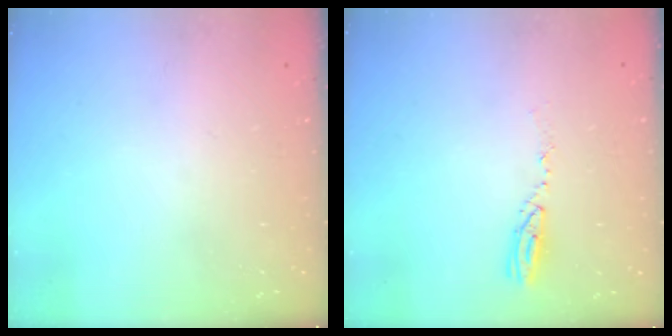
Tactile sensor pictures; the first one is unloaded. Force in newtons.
{"total": 4.3, "press": 4.2, "slide": 0.5}